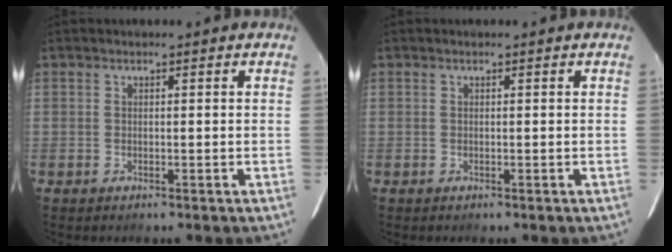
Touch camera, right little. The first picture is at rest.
{"total": 0.0}